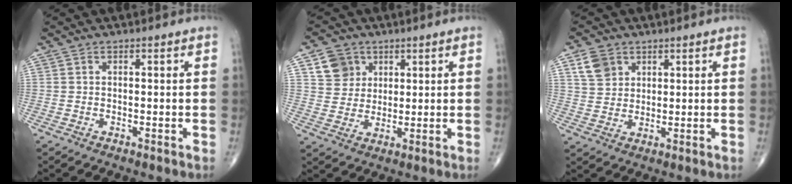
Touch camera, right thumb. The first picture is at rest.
{"total": 6.6, "force": [3.0, 5.7, 1.7], "torque": [-0.006, -0.011, 0.056]}
{"total": 5.6, "force": [2.9, 4.2, 2.2], "torque": [-0.027, -0.009, 0.058]}